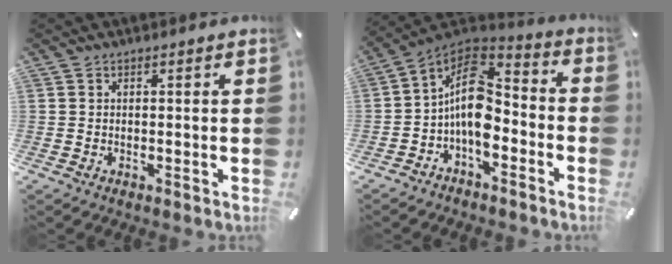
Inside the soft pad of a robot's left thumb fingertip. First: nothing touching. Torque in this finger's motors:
{"motor_torque": [-0.05, 1.20, 0.69, -0.42, 0.35]}